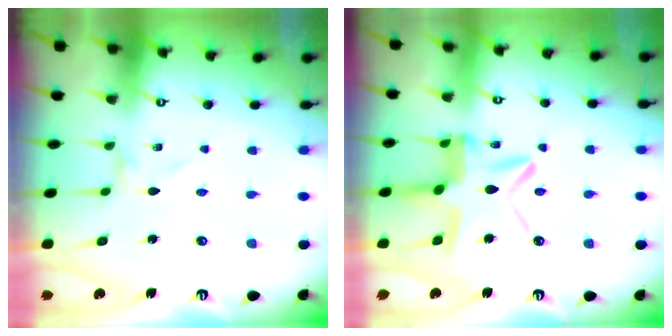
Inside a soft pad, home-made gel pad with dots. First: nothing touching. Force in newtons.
{"total": 15.0, "press": 14.9, "slide": 1.5}